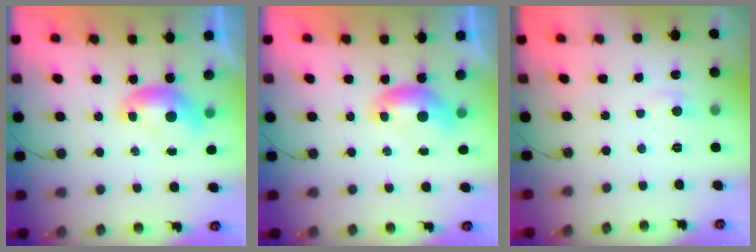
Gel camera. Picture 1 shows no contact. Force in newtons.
{"total": 0.0}
{"total": 0.8, "press": 0.4, "slide": 0.7}